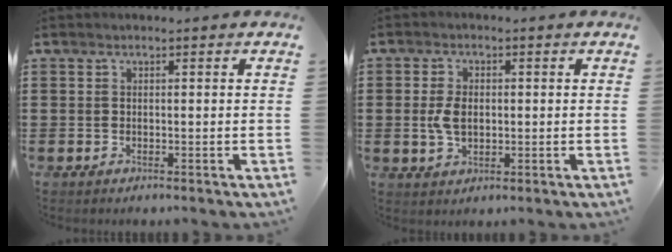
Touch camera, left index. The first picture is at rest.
{"total": 4.2, "force": [0.2, 2.5, 3.3], "torque": [-0.082, 0.002, -0.002]}